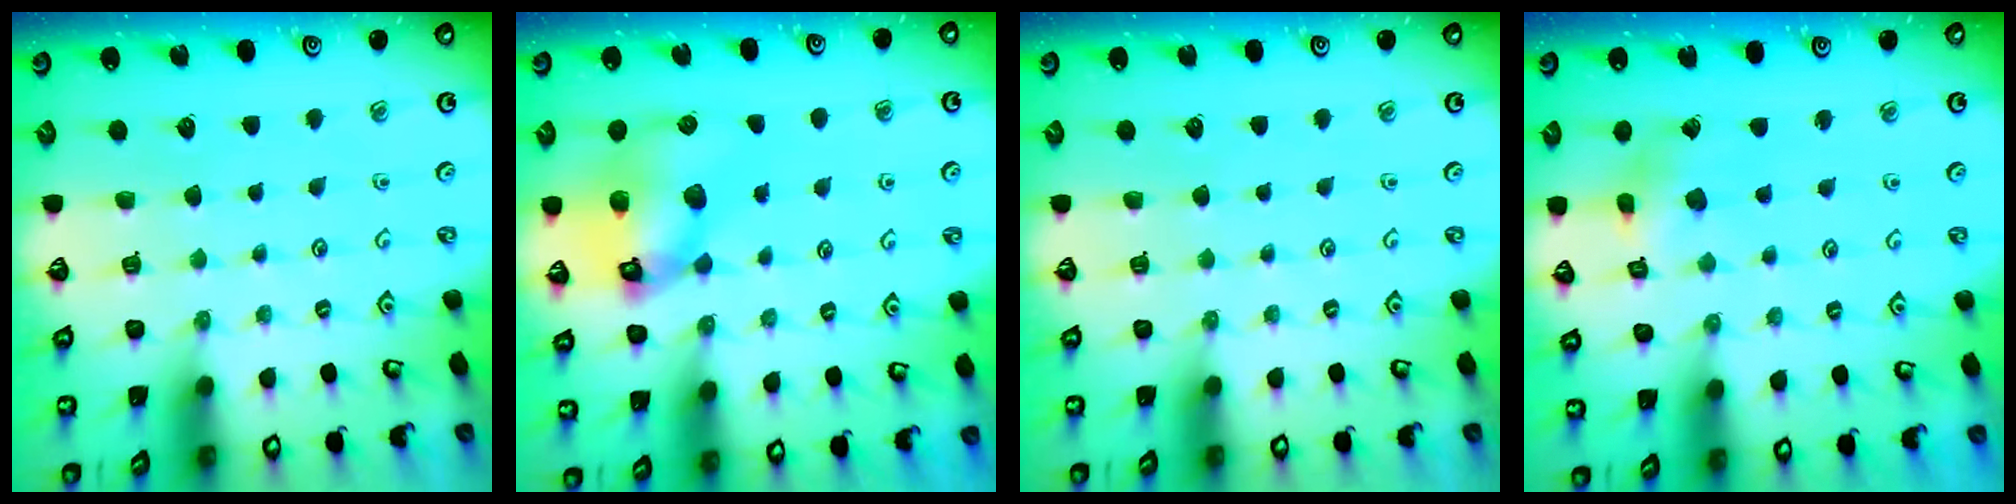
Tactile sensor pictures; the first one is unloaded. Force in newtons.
{"total": 13.2, "press": 13.0, "slide": 1.8}
{"total": 0.0}
{"total": 5.7, "press": 5.7, "slide": 0.6}